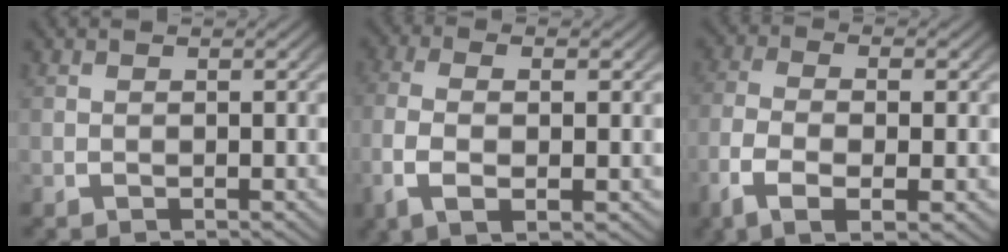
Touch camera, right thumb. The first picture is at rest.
{"total": 5.8, "force": [-0.6, 2.6, 5.1], "torque": [-0.124, -0.011, -0.003]}
{"total": 6.3, "force": [-1.7, 3.0, 5.3], "torque": [-0.125, -0.017, -0.022]}